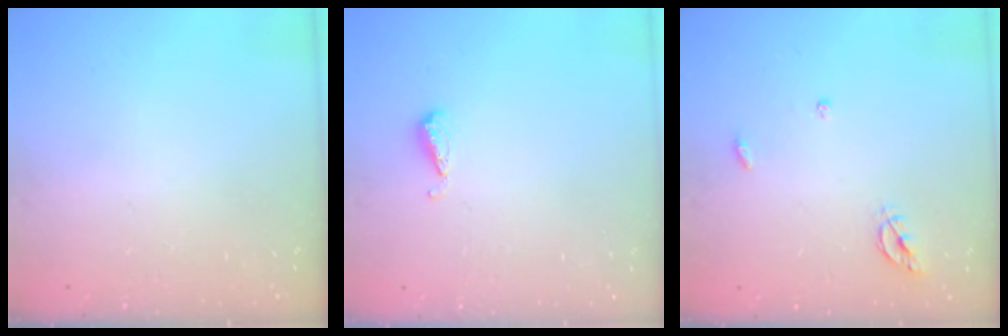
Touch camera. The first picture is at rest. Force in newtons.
{"total": 4.9, "press": 4.9, "slide": 0.5}
{"total": 5.5, "press": 5.5, "slide": 0.2}